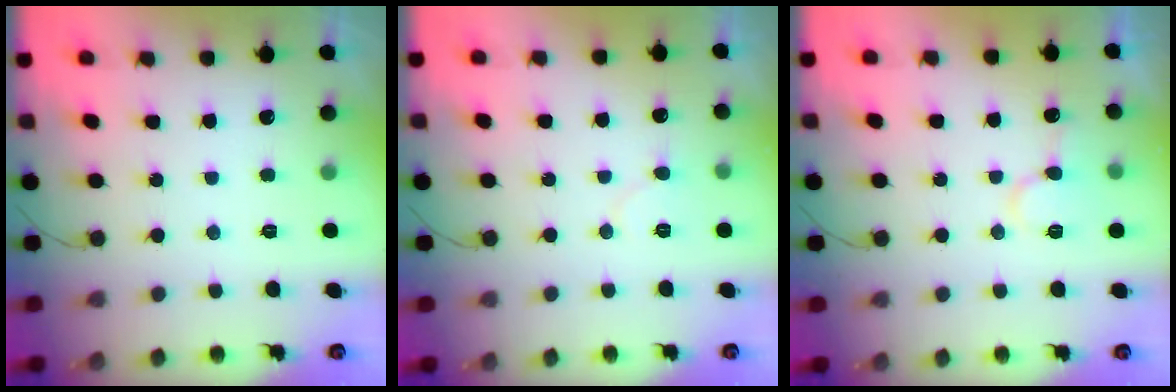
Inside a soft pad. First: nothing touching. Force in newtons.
{"total": 5.9, "press": 5.9, "slide": 0.6}
{"total": 9.1, "press": 9.1, "slide": 1.2}